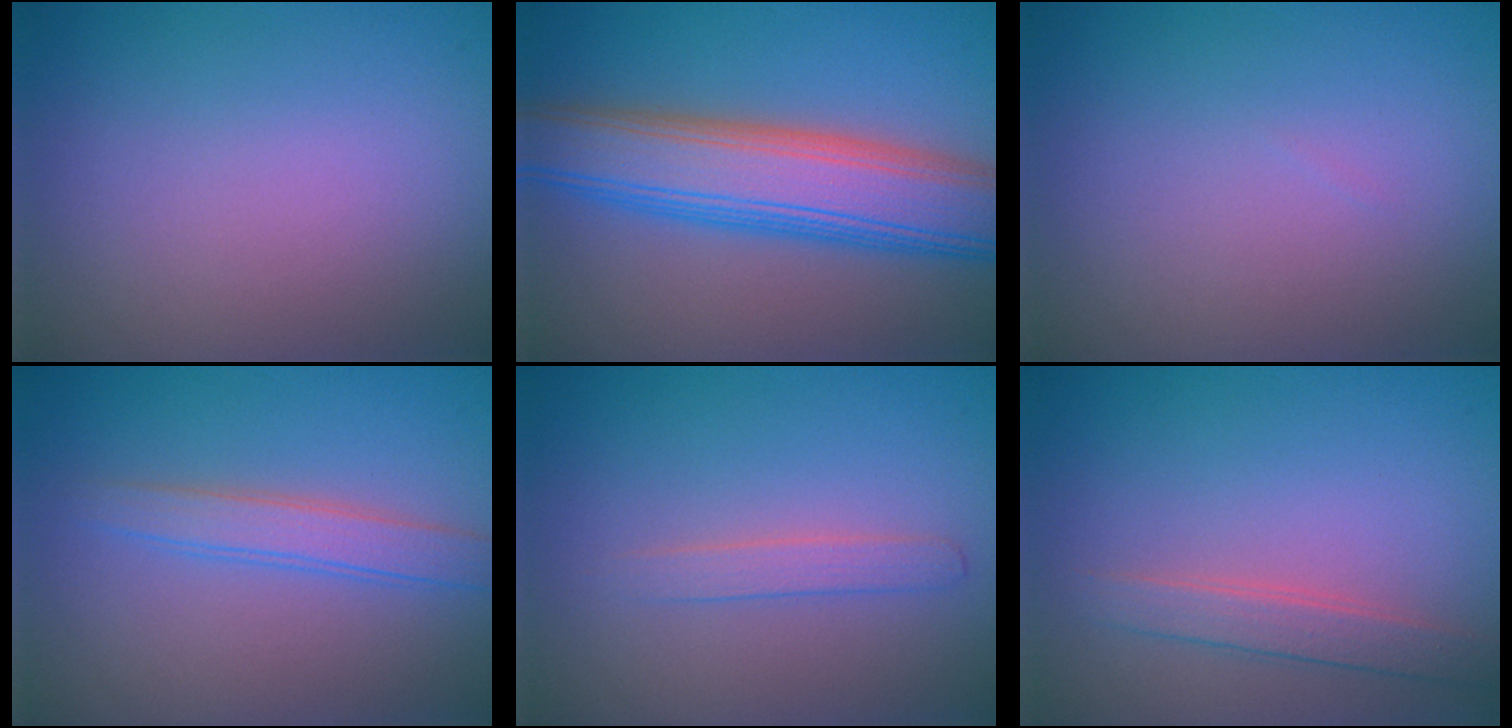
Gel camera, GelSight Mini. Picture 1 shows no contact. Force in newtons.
{"total": 9.1, "press": 9.1, "slide": 0.5}
{"total": 0.0}
{"total": 2.5, "press": 2.5, "slide": 0.0}
{"total": 1.4, "press": 1.4, "slide": 0.0}
{"total": 2.2, "press": 2.2, "slide": 0.2}